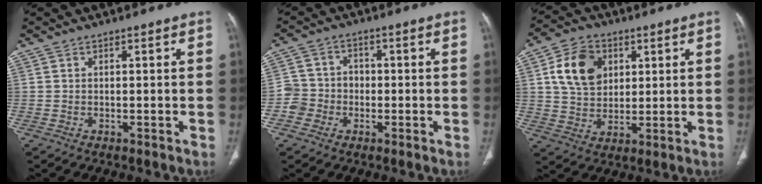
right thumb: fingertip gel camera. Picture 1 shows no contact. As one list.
[{"total": 5.4, "force": [-1.8, 5.0, 0.8], "torque": [0.014, 0.023, -0.042]}, {"total": 11.4, "force": [3.6, 8.4, 6.7], "torque": [-0.098, -0.005, 0.068]}]